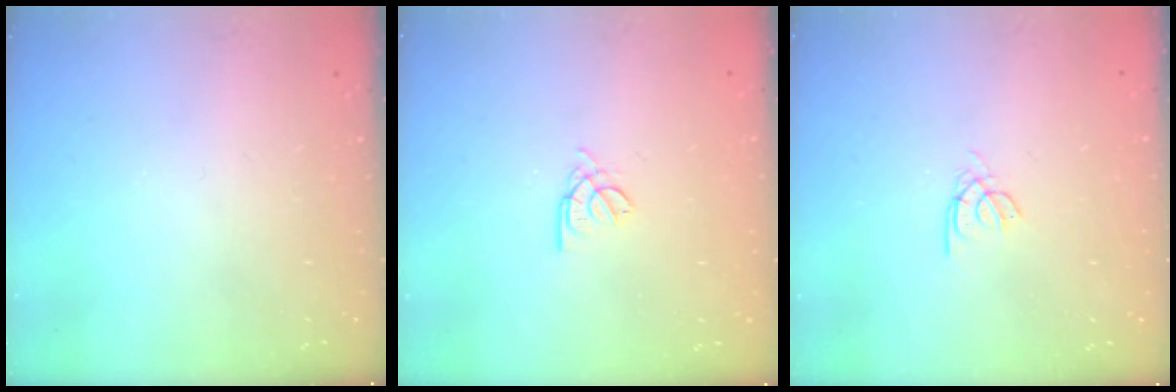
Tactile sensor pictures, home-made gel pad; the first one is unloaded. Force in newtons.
{"total": 2.2, "press": 2.1, "slide": 0.6}
{"total": 2.2, "press": 2.2, "slide": 0.2}